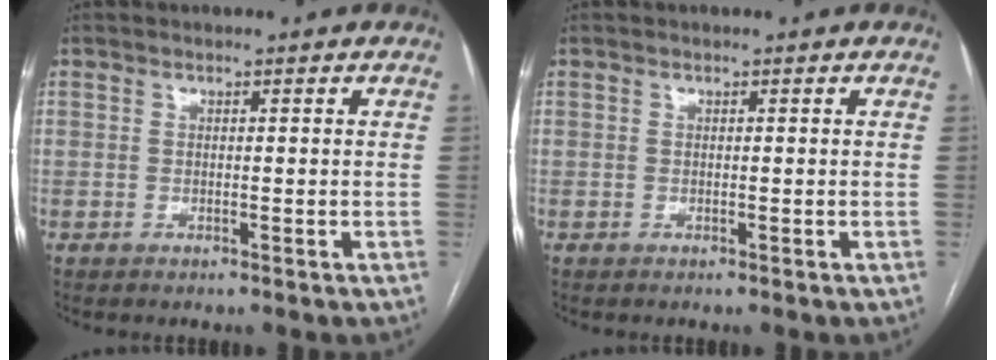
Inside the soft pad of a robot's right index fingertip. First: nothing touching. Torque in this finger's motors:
{"motor_torque": [0.00, 0.00, 0.00, 0.00]}